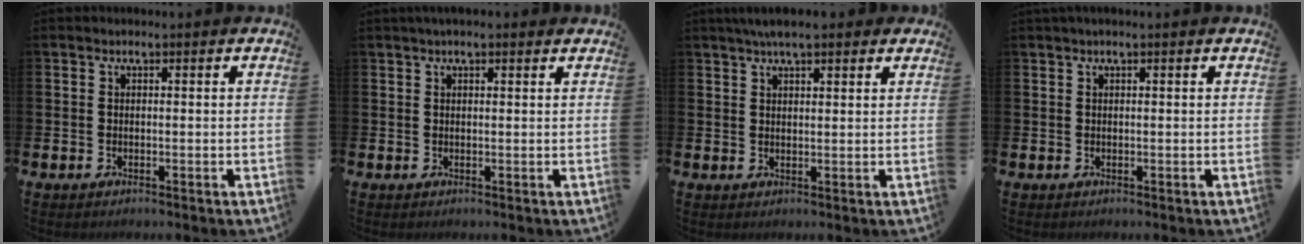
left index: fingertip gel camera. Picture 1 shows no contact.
{"total": 1.5, "force": [1.2, 0.2, 0.8], "torque": [-0.015, 0.004, 0.021]}
{"total": 4.0, "force": [3.4, 1.0, 1.9], "torque": [-0.029, -0.007, 0.058]}
{"total": 0.5, "force": [0.4, 0.0, 0.4], "torque": [-0.008, 0.003, 0.006]}